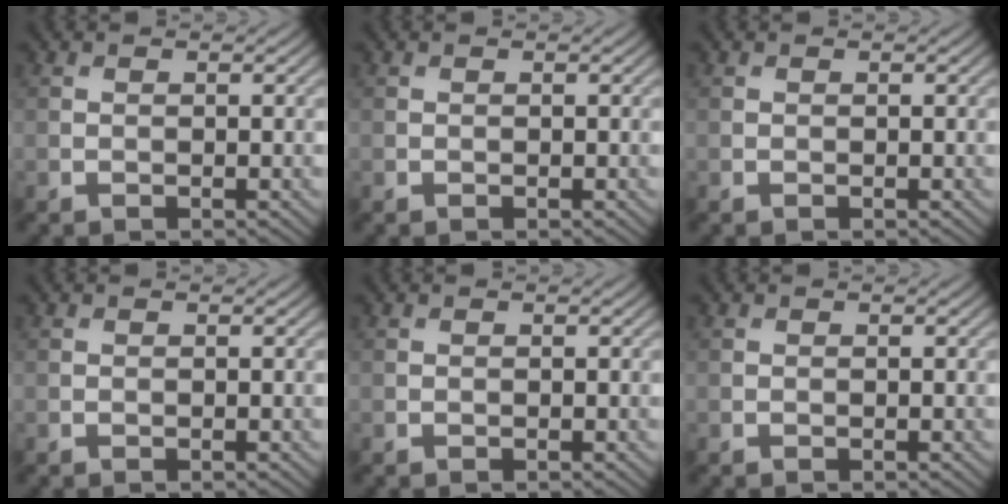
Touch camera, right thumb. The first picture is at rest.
{"total": 0.0}
{"total": 0.0}
{"total": 0.0}
{"total": 0.0}
{"total": 0.0}